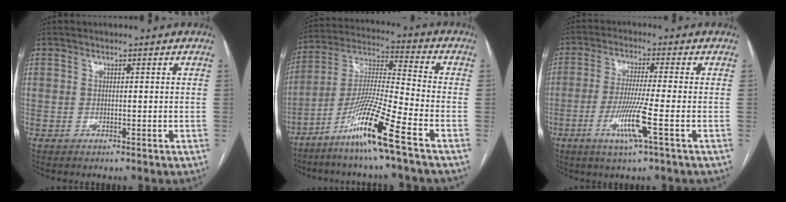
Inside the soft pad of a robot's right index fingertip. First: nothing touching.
{"total": 13.6, "force": [-8.0, -1.4, 10.8], "torque": [-0.215, -0.030, -0.158]}
{"total": 7.7, "force": [-2.9, -0.9, 7.1], "torque": [-0.141, -0.019, -0.058]}